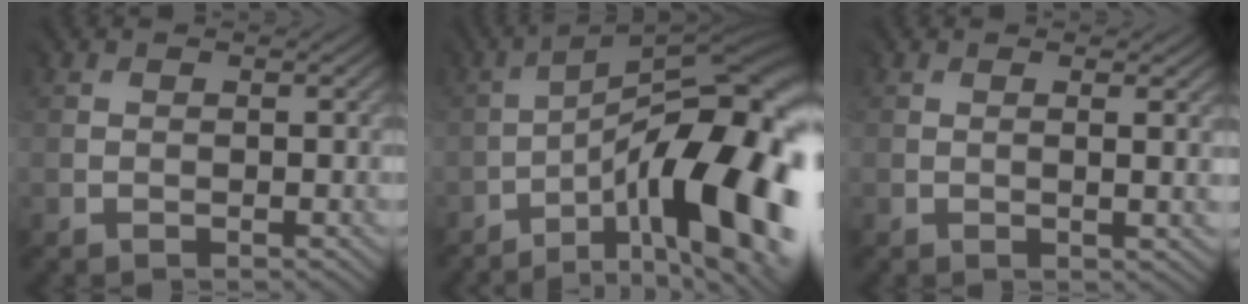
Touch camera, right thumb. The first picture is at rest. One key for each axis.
{"total": 17.1, "fx": -6.7, "fy": 6.0, "fz": 14.5, "tx": -0.210, "ty": -0.002, "tz": -0.101}
{"total": 1.7, "fx": 0.4, "fy": 0.2, "fz": 1.7, "tx": -0.030, "ty": 0.003, "tz": 0.006}